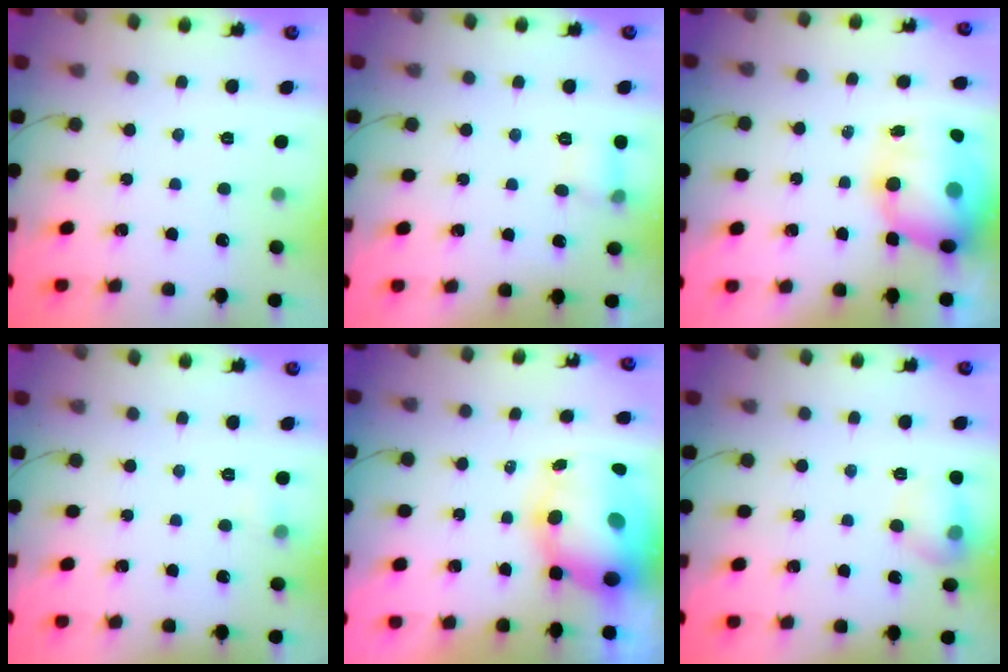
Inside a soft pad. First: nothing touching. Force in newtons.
{"total": 7.5, "press": 7.4, "slide": 1.3}
{"total": 12.7, "press": 12.5, "slide": 2.1}
{"total": 3.8, "press": 3.6, "slide": 1.2}
{"total": 14.4, "press": 14.0, "slide": 3.5}
{"total": 8.8, "press": 8.8, "slide": 0.7}